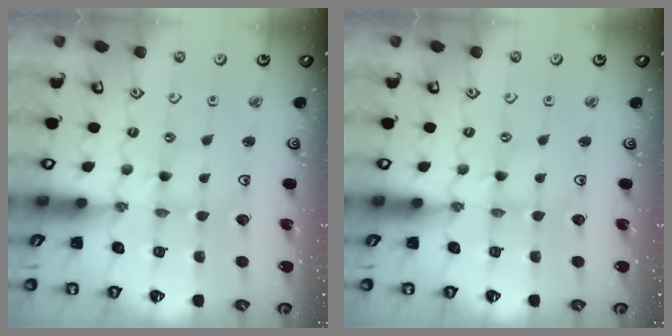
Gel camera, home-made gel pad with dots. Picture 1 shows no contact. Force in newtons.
{"total": 1.1, "press": 1.1, "slide": 0.1}